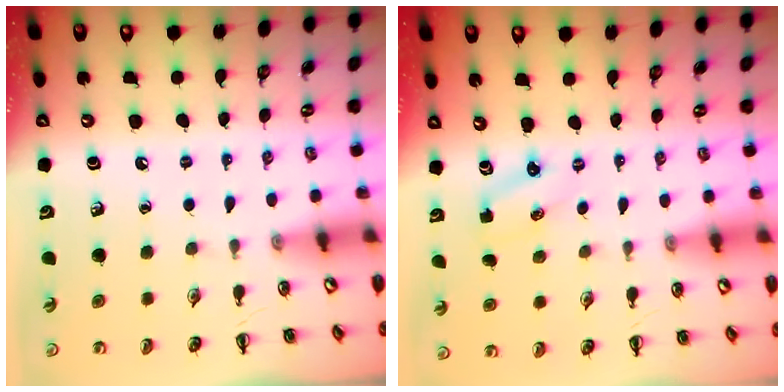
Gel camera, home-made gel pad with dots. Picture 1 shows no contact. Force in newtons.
{"total": 2.3, "press": 2.2, "slide": 0.7}